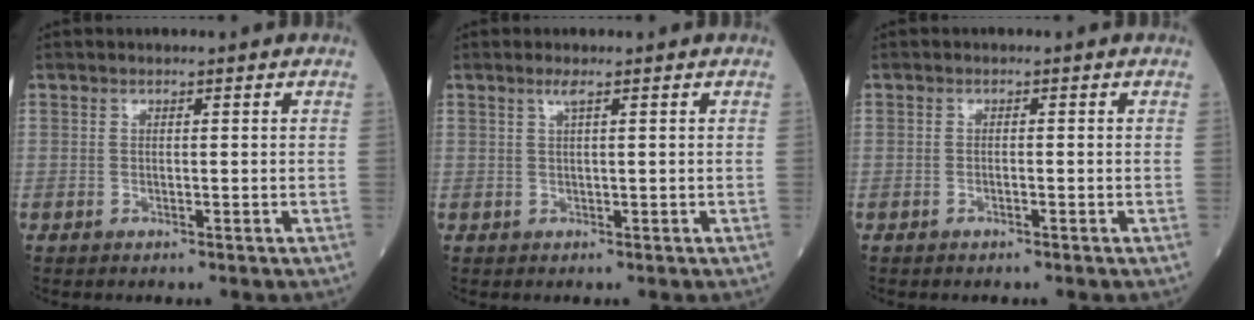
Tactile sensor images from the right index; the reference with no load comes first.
{"total": 1.2, "force": [0.7, -0.2, 1.0], "torque": [-0.028, 0.004, 0.016]}
{"total": 0.6, "force": [-0.4, 0.1, 0.5], "torque": [-0.008, 0.002, -0.007]}